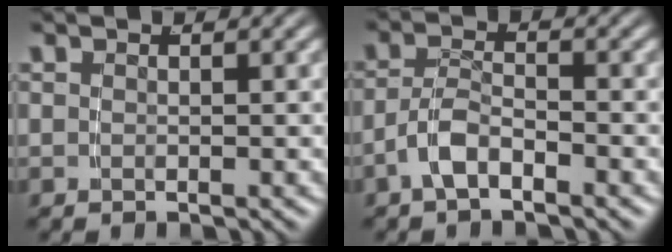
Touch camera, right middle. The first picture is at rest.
{"total": 2.9, "force": [-2.0, 1.1, 1.8], "torque": [-0.032, -0.004, -0.035]}